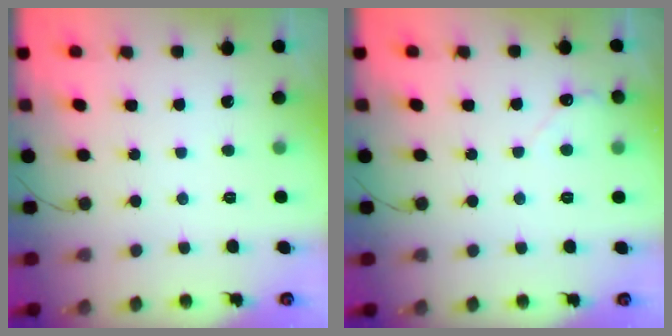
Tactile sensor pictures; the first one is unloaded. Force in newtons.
{"total": 2.7, "press": 2.7, "slide": 0.2}